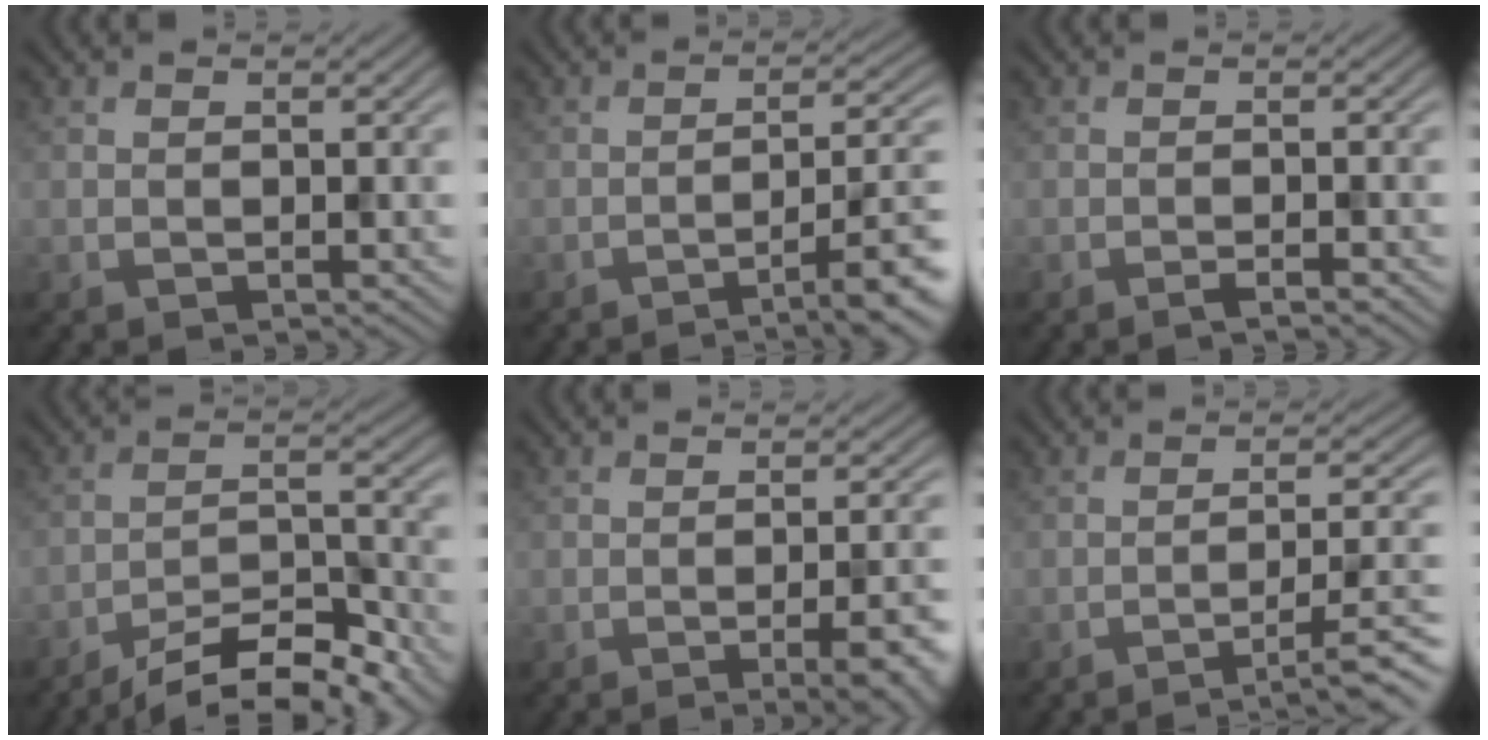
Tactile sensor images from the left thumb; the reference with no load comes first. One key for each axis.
{"total": 8.4, "fx": -4.6, "fy": 1.5, "fz": 6.9, "tx": -0.104, "ty": 0.008, "tz": -0.071}
{"total": 1.6, "fx": -1.0, "fy": 0.1, "fz": 1.2, "tx": -0.015, "ty": 0.005, "tz": -0.026}
{"total": 11.5, "fx": -9.4, "fy": 2.5, "fz": 6.0, "tx": -0.106, "ty": -0.009, "tz": -0.148}
{"total": 7.8, "fx": -3.3, "fy": 2.2, "fz": 6.8, "tx": -0.080, "ty": 0.004, "tz": -0.037}
{"total": 7.4, "fx": -4.5, "fy": 1.2, "fz": 5.8, "tx": -0.092, "ty": 0.008, "tz": -0.067}